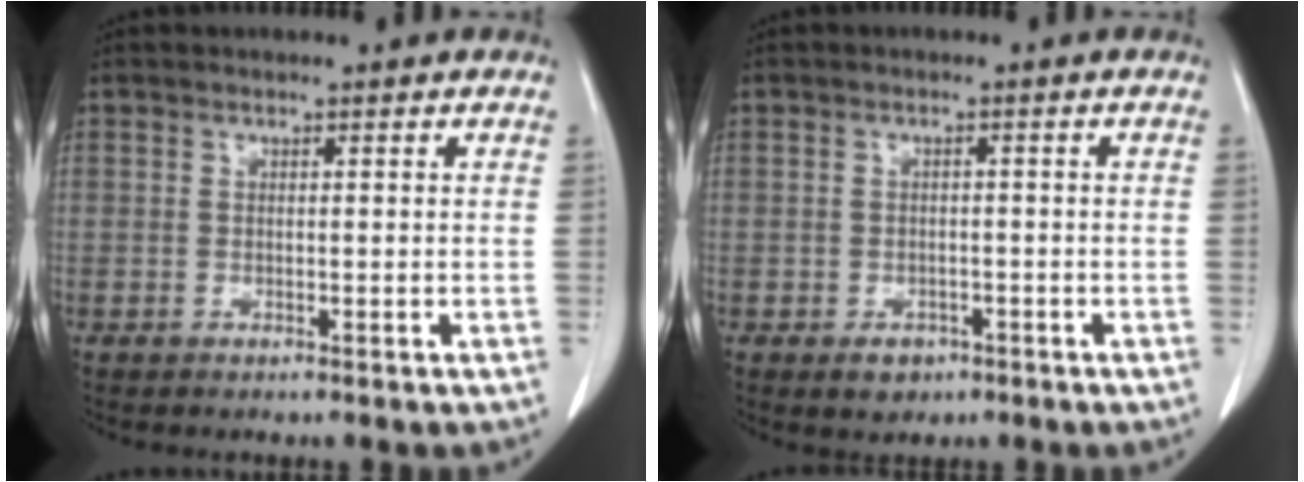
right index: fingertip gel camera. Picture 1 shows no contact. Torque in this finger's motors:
{"motor_torque": [-0.45, -0.43, -0.26, -0.10]}